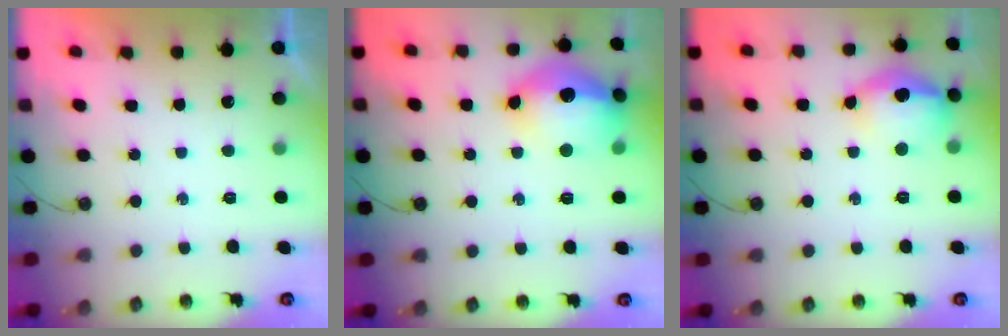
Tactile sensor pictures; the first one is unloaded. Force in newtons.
{"total": 18.6, "press": 18.5, "slide": 1.6}
{"total": 14.3, "press": 14.2, "slide": 2.3}